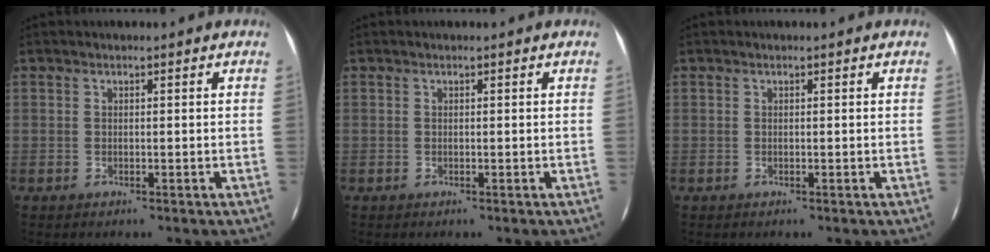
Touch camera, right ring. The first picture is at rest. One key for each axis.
{"total": 0.0}
{"total": 0.0}